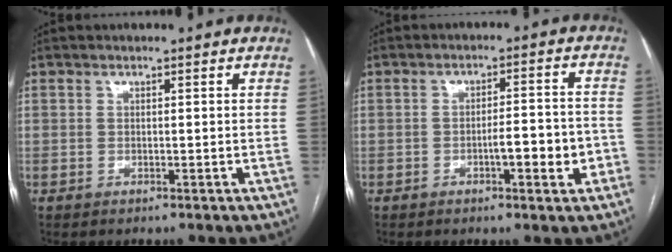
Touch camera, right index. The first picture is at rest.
{"total": 6.5, "force": [-2.5, 1.4, 5.9], "torque": [-0.084, 0.014, -0.031]}